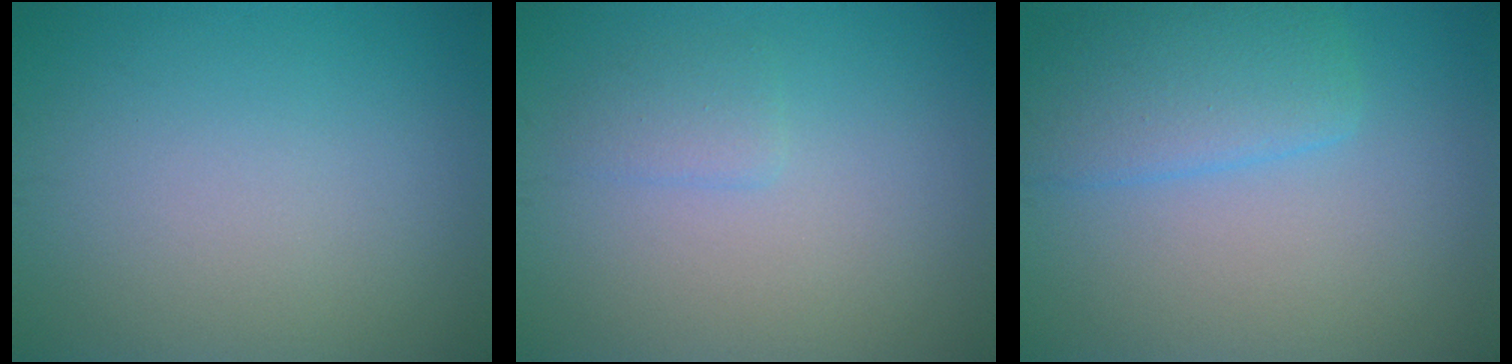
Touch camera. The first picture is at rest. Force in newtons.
{"total": 1.3, "press": 1.3, "slide": 0.1}
{"total": 4.1, "press": 4.1, "slide": 0.2}